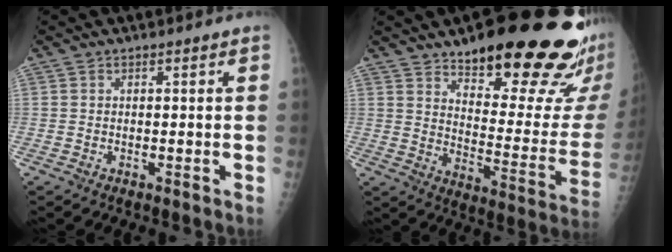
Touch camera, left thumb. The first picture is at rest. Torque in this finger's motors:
{"motor_torque": [0.50, 0.41, 1.43, -1.33, 0.09]}